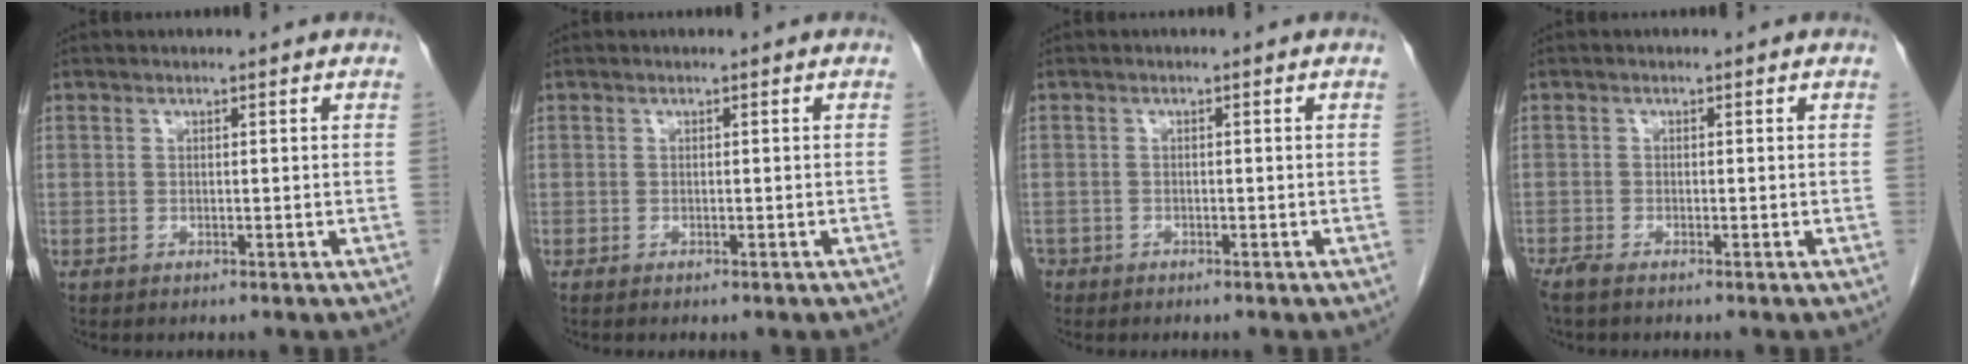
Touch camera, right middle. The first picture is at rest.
{"total": 1.8, "force": [-1.5, 0.4, 1.0], "torque": [-0.014, -0.004, -0.016]}
{"total": 2.1, "force": [-1.5, 1.5, 0.2], "torque": [-0.006, 0.002, -0.028]}
{"total": 1.6, "force": [-1.4, 0.2, 0.9], "torque": [-0.024, -0.007, -0.029]}